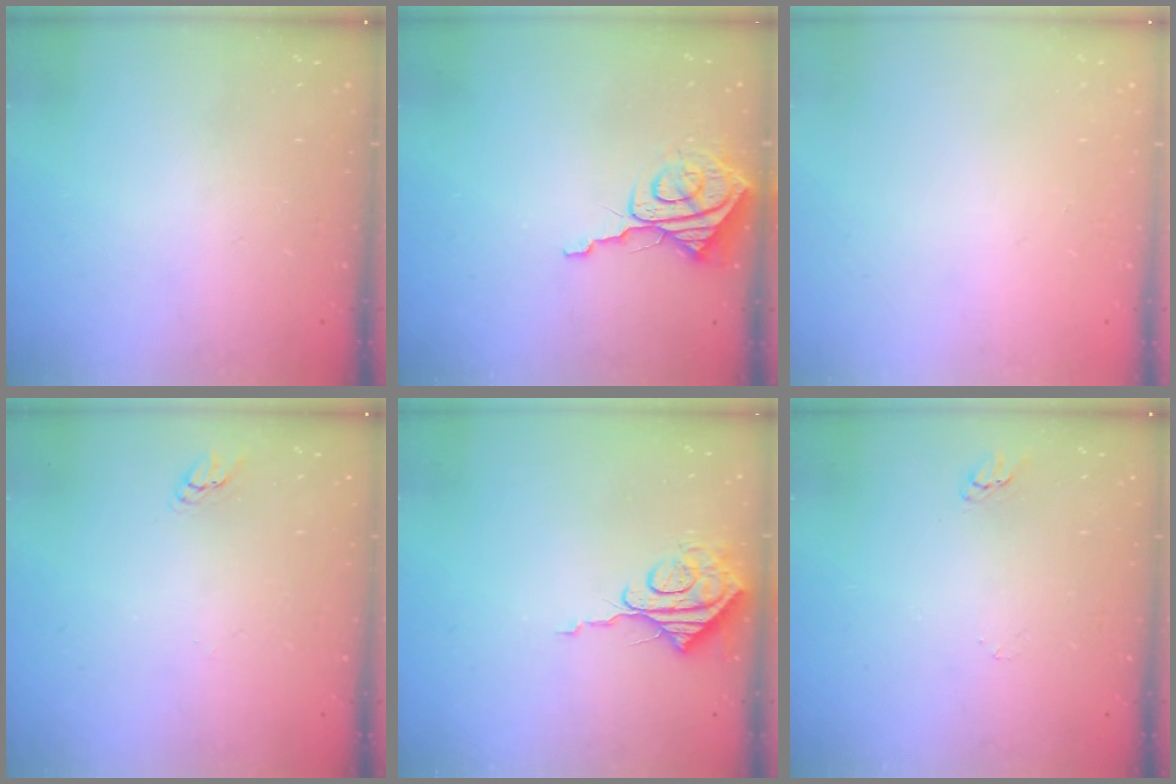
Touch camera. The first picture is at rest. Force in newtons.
{"total": 8.9, "press": 8.8, "slide": 1.0}
{"total": 0.0}
{"total": 2.2, "press": 2.2, "slide": 0.2}
{"total": 8.2, "press": 8.1, "slide": 0.9}
{"total": 2.5, "press": 2.5, "slide": 0.2}